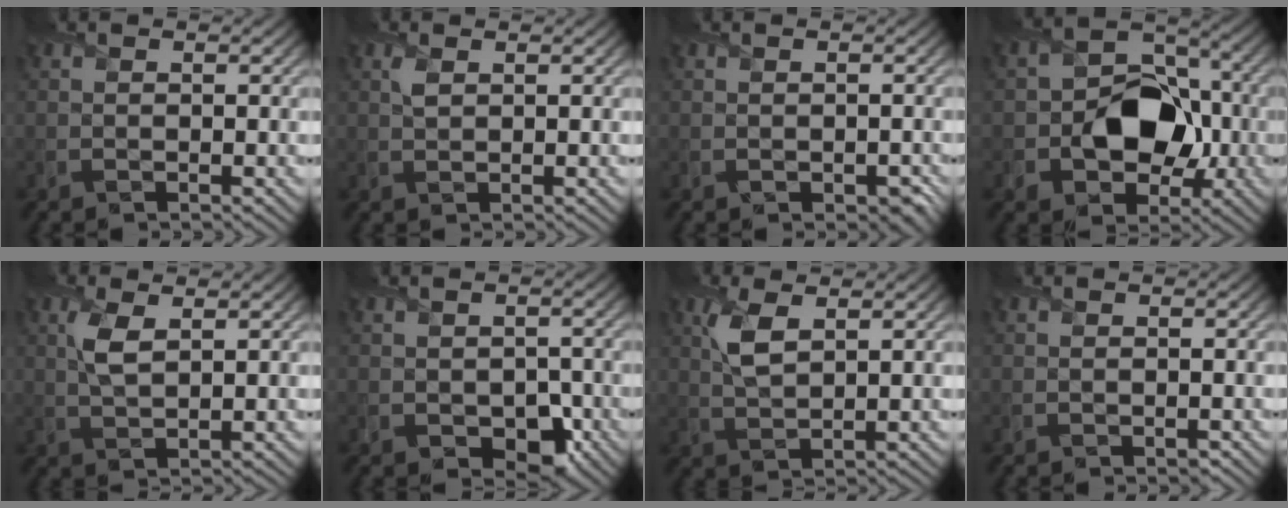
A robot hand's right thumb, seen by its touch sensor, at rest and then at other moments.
{"total": 1.3, "force": [0.6, 0.7, 0.9], "torque": [-0.025, -0.001, 0.015]}
{"total": 1.6, "force": [-0.6, 1.1, 0.9], "torque": [-0.013, -0.013, -0.003]}
{"total": 10.9, "force": [-2.0, 8.1, 7.0], "torque": [-0.102, 0.002, -0.048]}
{"total": 3.7, "force": [1.3, 1.5, 3.1], "torque": [-0.076, 0.002, 0.029]}
{"total": 4.4, "force": [-1.5, 3.1, 2.7], "torque": [-0.040, -0.018, -0.020]}
{"total": 4.4, "force": [1.9, 1.9, 3.5], "torque": [-0.088, 0.002, 0.039]}
{"total": 0.6, "force": [-0.4, 0.4, 0.3], "torque": [-0.005, -0.002, -0.006]}